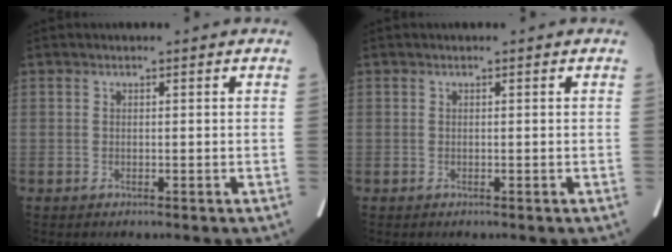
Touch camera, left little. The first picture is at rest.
{"total": 0.0}